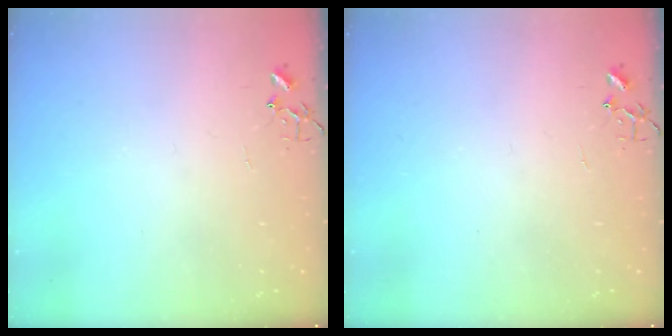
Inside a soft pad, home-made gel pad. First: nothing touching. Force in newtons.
{"total": 0.0}